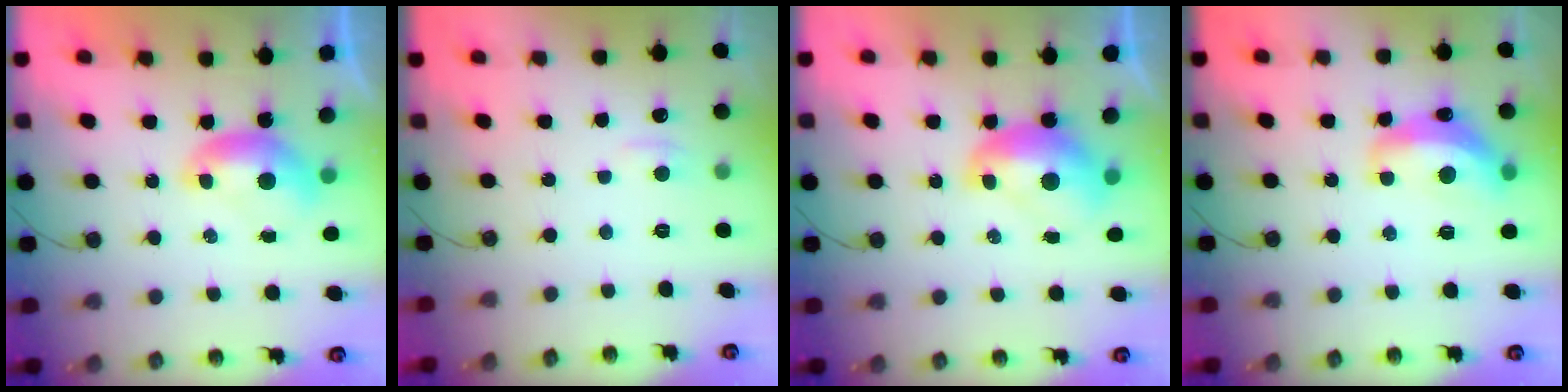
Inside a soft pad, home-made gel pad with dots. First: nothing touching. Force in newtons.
{"total": 0.6, "press": 0.1, "slide": 0.6}
{"total": 2.8, "press": 2.8, "slide": 0.4}
{"total": 7.7, "press": 7.7, "slide": 0.7}